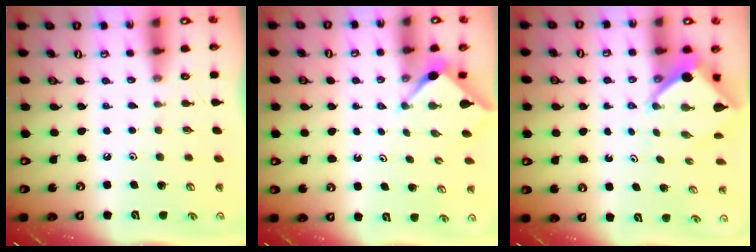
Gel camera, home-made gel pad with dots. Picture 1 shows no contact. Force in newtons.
{"total": 2.9, "press": 2.9, "slide": 0.3}
{"total": 6.0, "press": 6.0, "slide": 0.6}